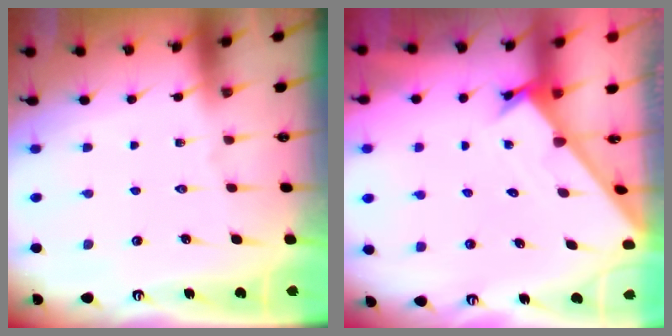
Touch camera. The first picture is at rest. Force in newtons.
{"total": 1.6, "press": 1.6, "slide": 0.1}